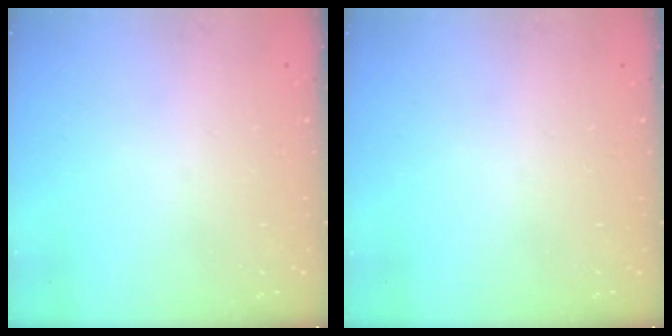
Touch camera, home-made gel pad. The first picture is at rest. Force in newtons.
{"total": 0.0}